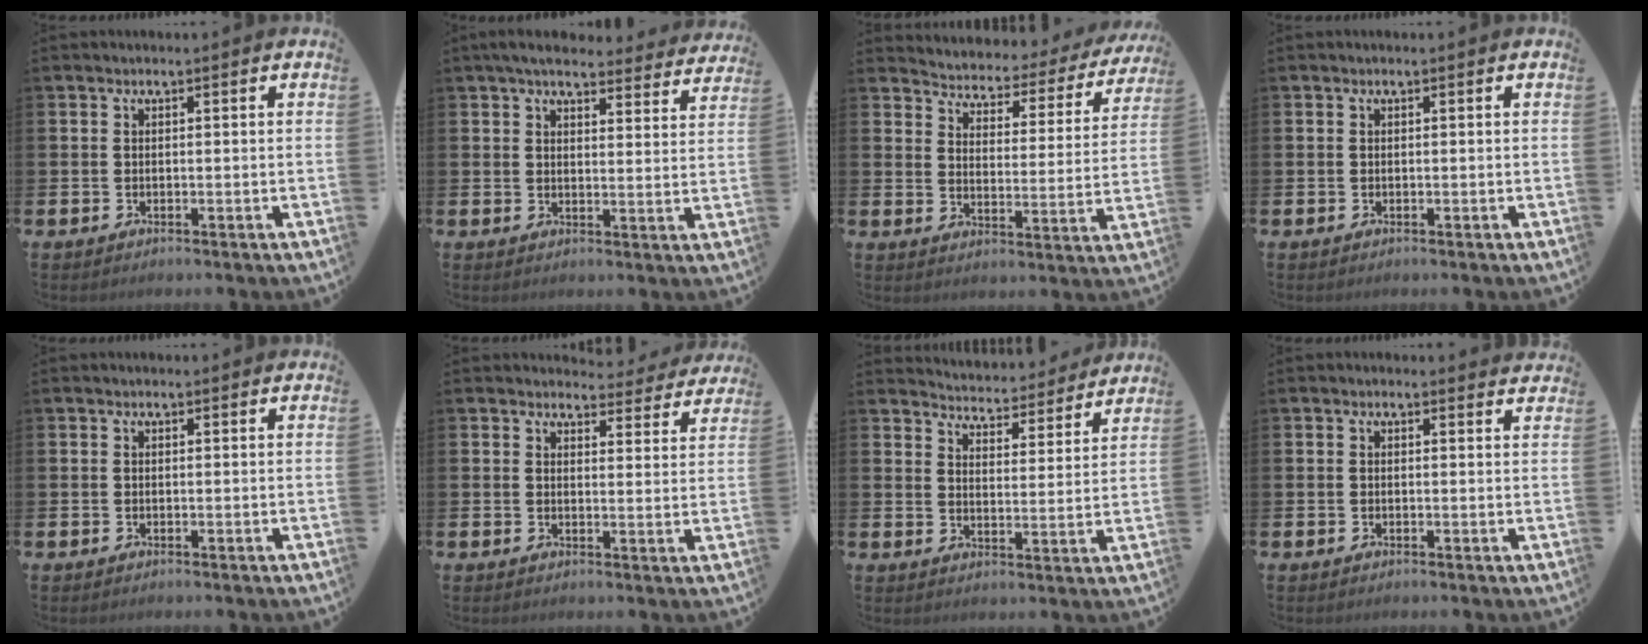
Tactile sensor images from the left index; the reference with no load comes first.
{"total": 5.1, "force": [4.7, 1.2, 1.5], "torque": [-0.036, -0.025, 0.083]}
{"total": 3.0, "force": [2.8, 1.1, 0.1], "torque": [-0.030, -0.033, 0.038]}
{"total": 0.0}
{"total": 0.0}
{"total": 3.6, "force": [3.4, 1.0, 0.2], "torque": [0.002, -0.028, 0.057]}
{"total": 4.5, "force": [4.5, 0.5, -0.1], "torque": [-0.019, -0.043, 0.074]}
{"total": 0.7, "force": [0.6, 0.2, 0.1], "torque": [0.005, -0.001, 0.010]}